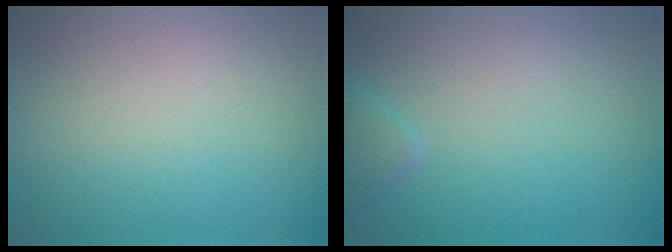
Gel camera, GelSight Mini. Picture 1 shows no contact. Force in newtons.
{"total": 1.3, "press": 1.3, "slide": 0.0}